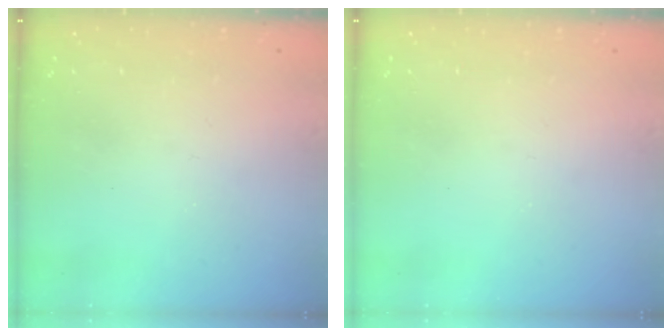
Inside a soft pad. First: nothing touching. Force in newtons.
{"total": 0.0}